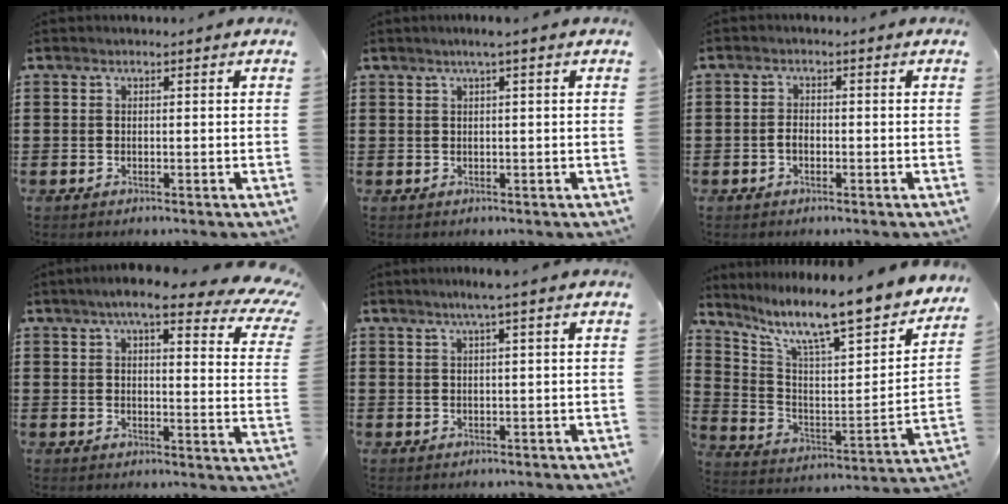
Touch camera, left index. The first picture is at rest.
{"total": 1.5, "force": [0.6, -0.2, 1.4], "torque": [-0.024, -0.001, 0.010]}
{"total": 1.7, "force": [-0.5, 0.8, 1.3], "torque": [-0.035, -0.001, -0.013]}
{"total": 8.6, "force": [6.3, 1.4, 5.6], "torque": [-0.104, -0.021, 0.105]}
{"total": 2.1, "force": [1.2, -0.4, 1.7], "torque": [-0.033, -0.002, 0.020]}
{"total": 10.3, "force": [8.7, 0.8, 5.4], "torque": [-0.121, -0.079, 0.135]}